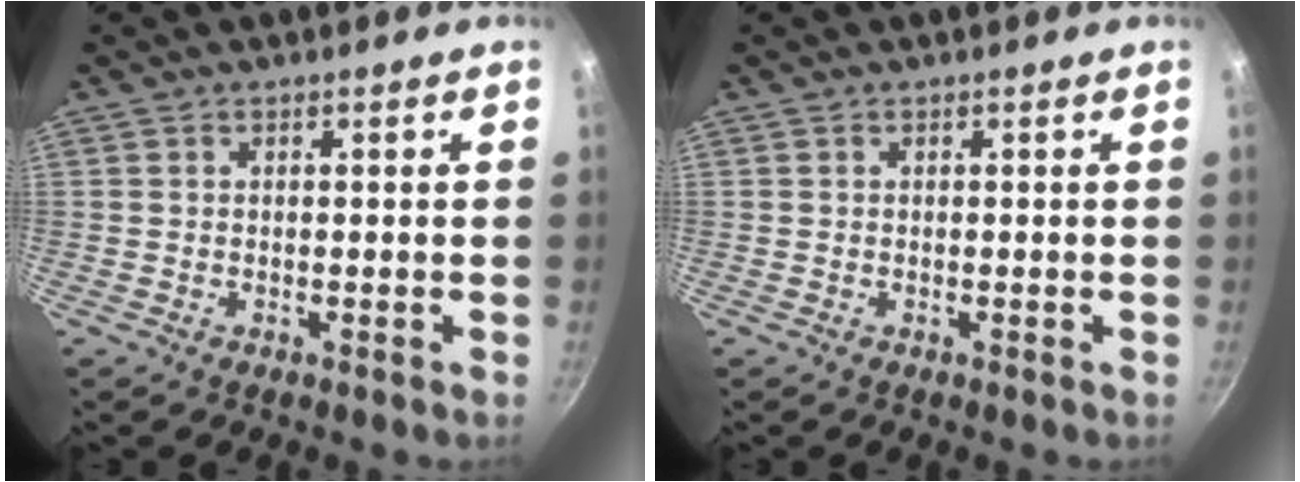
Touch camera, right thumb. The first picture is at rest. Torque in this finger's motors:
{"motor_torque": [-0.23, -0.08, -0.05, -0.22, 0.02]}